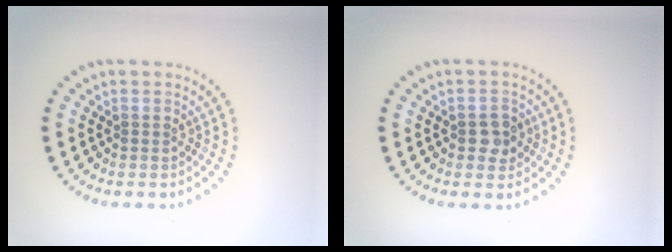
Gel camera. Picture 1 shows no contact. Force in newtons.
{"total": 2.1, "press": 2.0, "slide": 0.4}